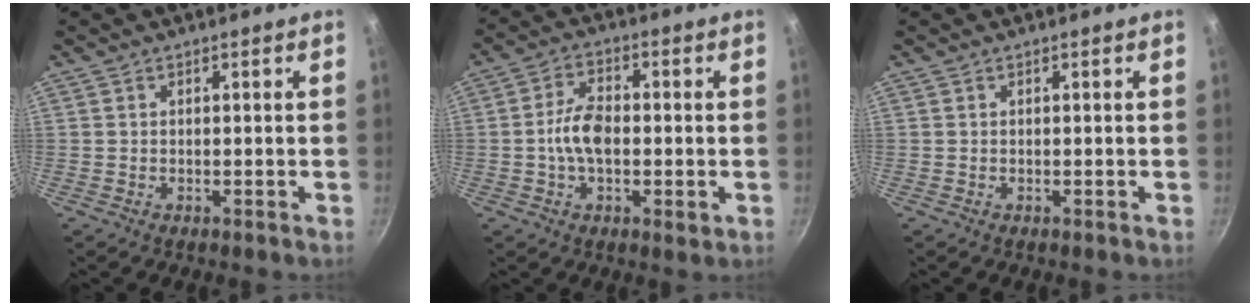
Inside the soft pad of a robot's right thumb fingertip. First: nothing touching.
{"total": 8.4, "force": [-0.6, 4.5, 7.1], "torque": [-0.129, 0.011, -0.022]}
{"total": 0.0}